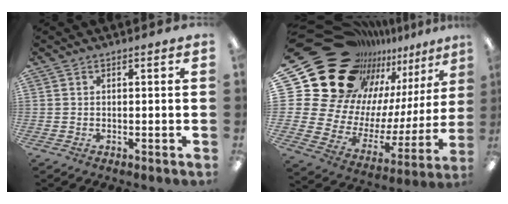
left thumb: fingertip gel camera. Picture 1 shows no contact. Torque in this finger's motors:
{"motor_torque": [0.47, 0.54, 1.19, -1.58, -0.03]}